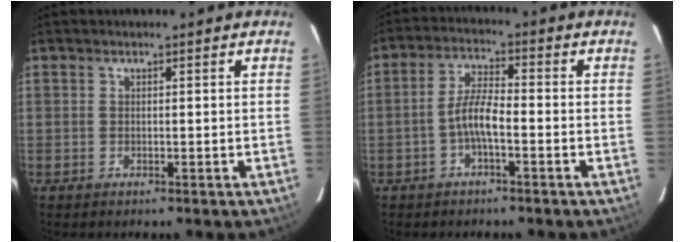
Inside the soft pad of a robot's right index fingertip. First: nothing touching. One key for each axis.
{"total": 5.0, "fx": -2.0, "fy": 1.1, "fz": 4.4, "tx": -0.095, "ty": 0.013, "tz": -0.041}